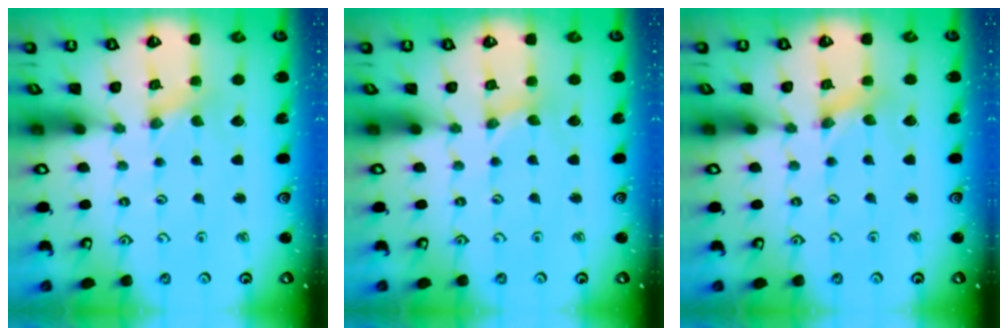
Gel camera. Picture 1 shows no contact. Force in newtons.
{"total": 0.0}
{"total": 0.8, "press": 0.8, "slide": 0.2}